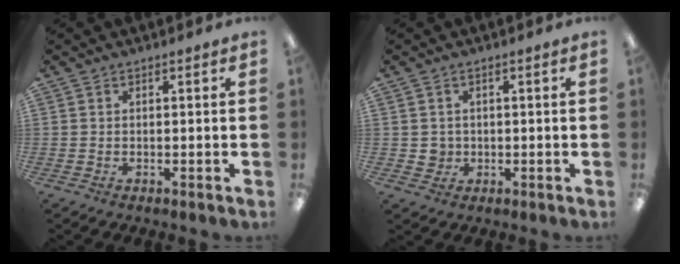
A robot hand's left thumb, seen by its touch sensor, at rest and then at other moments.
{"total": 2.4, "force": [0.3, 2.3, 0.5], "torque": [-0.006, -0.001, 0.003]}